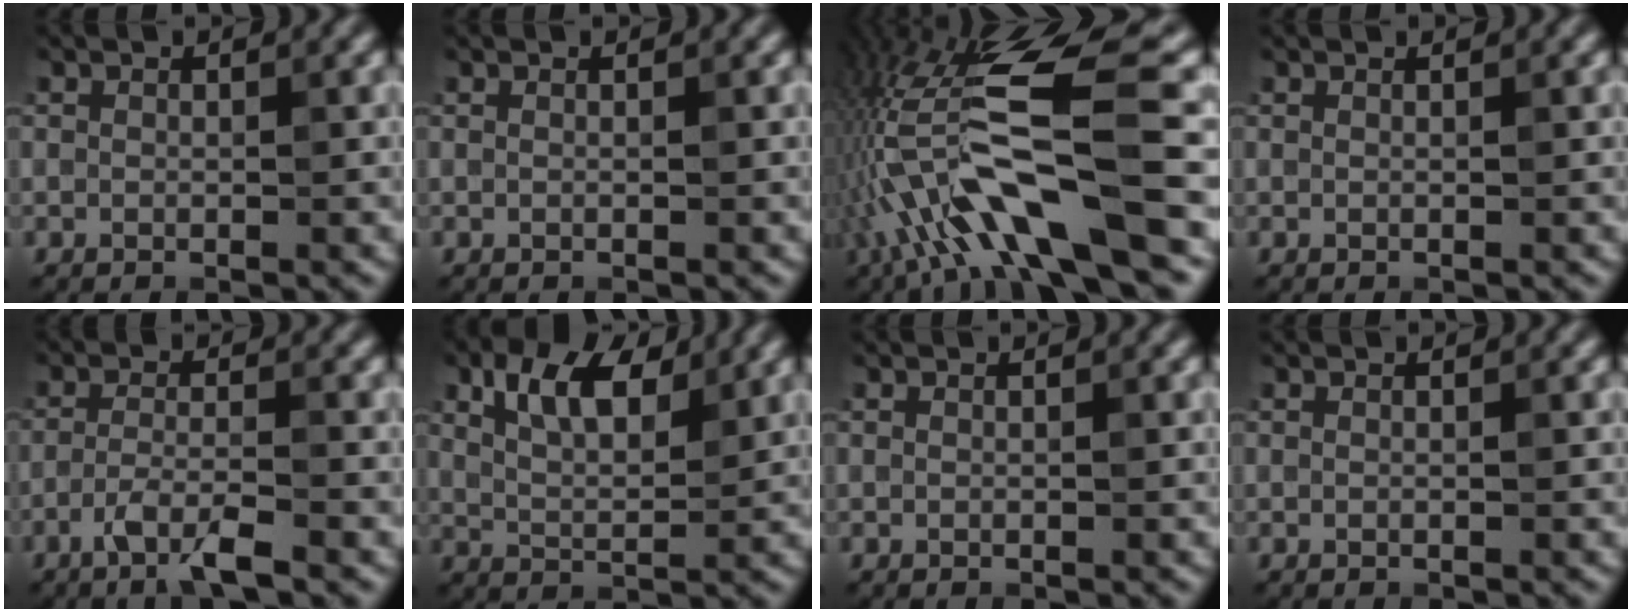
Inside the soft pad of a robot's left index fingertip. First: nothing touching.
{"total": 0.0}
{"total": 12.0, "force": [-4.2, 2.7, 10.9], "torque": [-0.200, 0.016, -0.072]}
{"total": 0.0}
{"total": 3.3, "force": [-2.1, 0.4, 2.5], "torque": [-0.051, 0.004, -0.049]}
{"total": 5.6, "force": [2.7, 2.7, 4.1], "torque": [-0.074, 0.005, 0.046]}
{"total": 0.0}
{"total": 0.0}